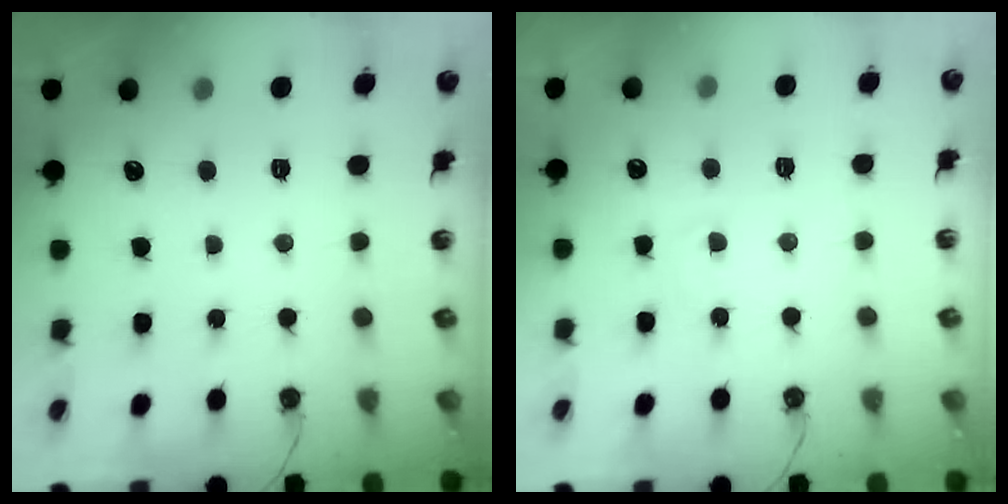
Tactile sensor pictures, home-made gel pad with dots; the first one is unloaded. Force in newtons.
{"total": 2.8, "press": 2.8, "slide": 0.3}